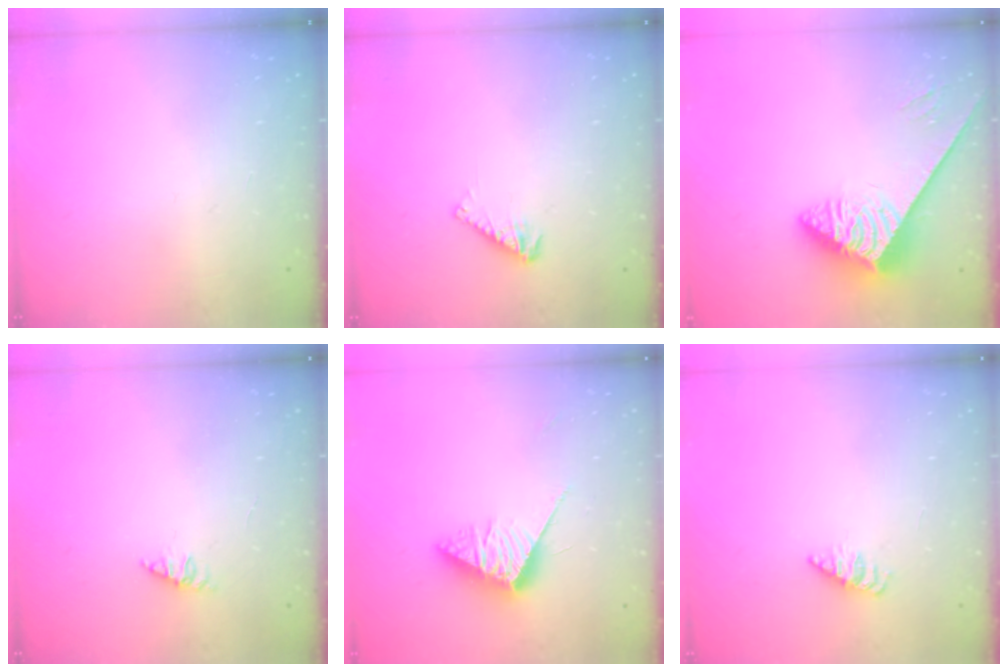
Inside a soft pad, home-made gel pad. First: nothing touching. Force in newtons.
{"total": 3.7, "press": 3.7, "slide": 0.5}
{"total": 3.8, "press": 3.8, "slide": 0.7}
{"total": 1.6, "press": 1.6, "slide": 0.4}
{"total": 9.6, "press": 9.6, "slide": 0.2}
{"total": 2.2, "press": 2.2, "slide": 0.3}